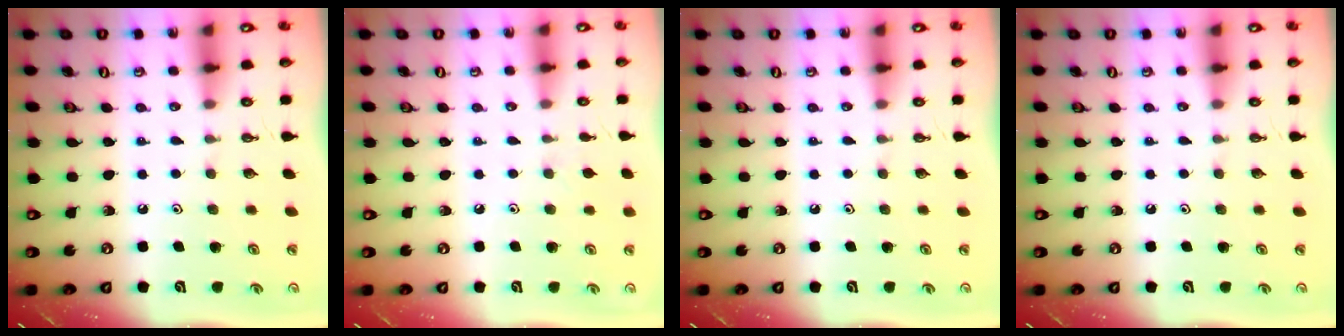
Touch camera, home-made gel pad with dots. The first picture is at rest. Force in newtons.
{"total": 2.9, "press": 2.8, "slide": 0.6}
{"total": 0.0}
{"total": 0.0}